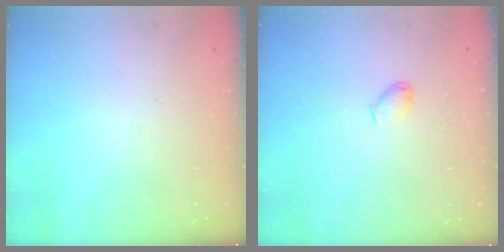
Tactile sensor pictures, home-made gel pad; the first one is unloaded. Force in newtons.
{"total": 3.9, "press": 3.8, "slide": 0.7}